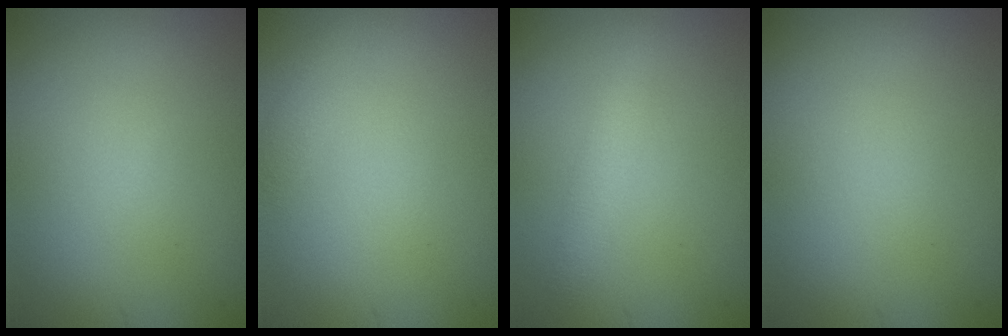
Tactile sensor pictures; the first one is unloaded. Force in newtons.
{"total": 1.6, "press": 1.6, "slide": 0.2}
{"total": 2.1, "press": 2.1, "slide": 0.1}
{"total": 0.0}